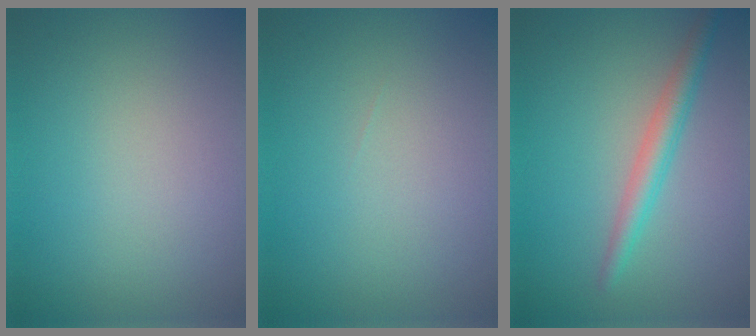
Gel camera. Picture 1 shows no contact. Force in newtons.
{"total": 0.0}
{"total": 2.6, "press": 2.6, "slide": 0.1}